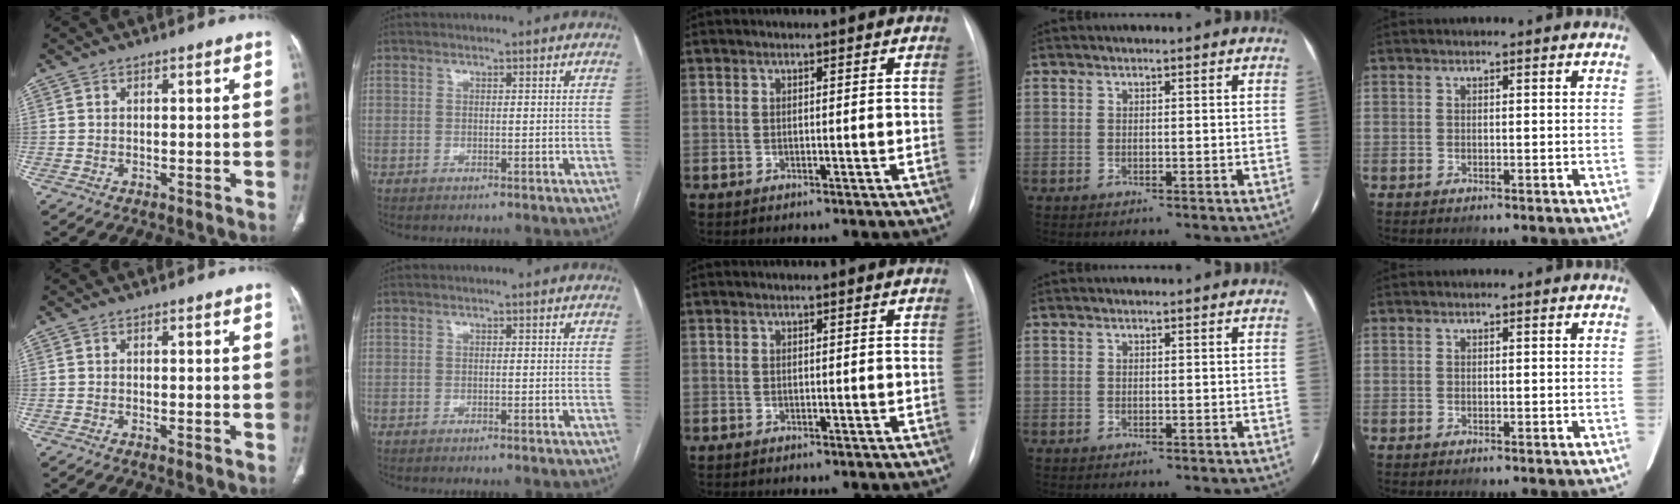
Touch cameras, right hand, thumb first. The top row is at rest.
{"thumb": {"total": 0.6, "force": [-0.1, 0.1, 0.5], "torque": [-0.014, -0.004, 0.000]}, "index": {"total": 0.6, "force": [-0.5, -0.1, 0.3], "torque": [-0.009, 0.001, -0.007]}, "middle": {"total": 0.9, "force": [-0.7, 0.3, 0.4], "torque": [-0.002, 0.000, -0.007]}}